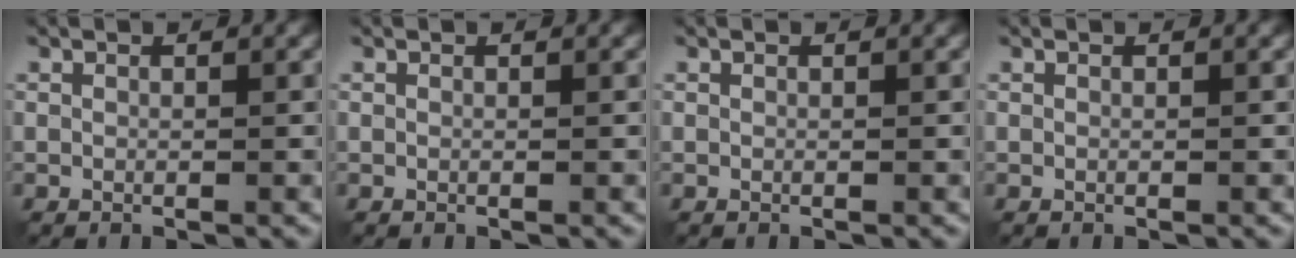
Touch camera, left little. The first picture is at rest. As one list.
[{"total": 0.0}, {"total": 0.0}, {"total": 0.0}]